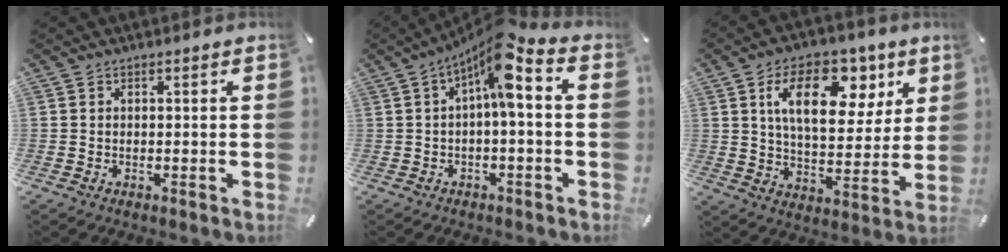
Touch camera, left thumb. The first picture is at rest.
{"total": 10.2, "force": [2.5, 3.4, 9.3], "torque": [-0.148, -0.017, 0.042]}
{"total": 17.0, "force": [7.4, 9.8, 11.8], "torque": [-0.182, -0.015, 0.123]}